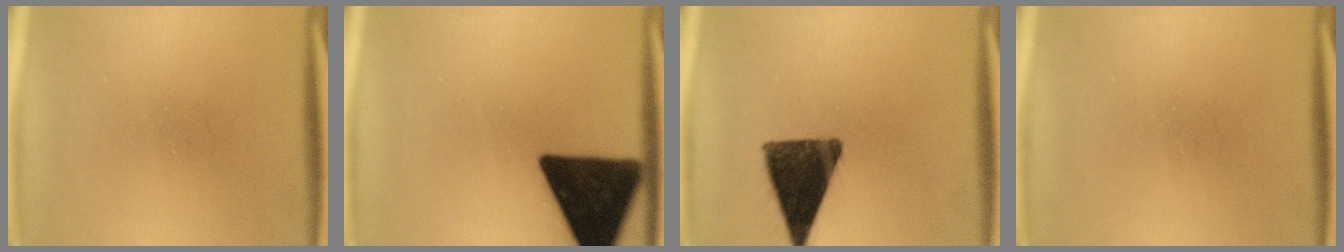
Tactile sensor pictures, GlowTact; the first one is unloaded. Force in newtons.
{"total": 18.3}
{"total": 13.0}
{"total": 0.0}